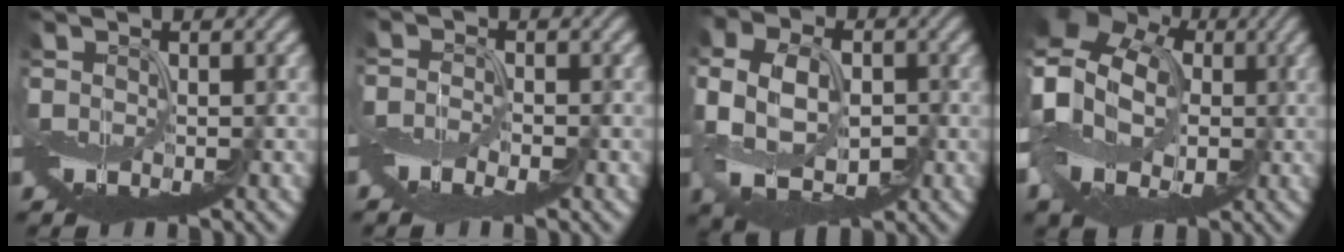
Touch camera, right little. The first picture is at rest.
{"total": 2.1, "force": [-1.6, 0.7, 1.1], "torque": [-0.027, -0.003, -0.038]}
{"total": 7.5, "force": [-1.0, 5.5, 5.0], "torque": [-0.123, -0.002, -0.018]}
{"total": 16.5, "force": [1.1, 13.3, 9.7], "torque": [-0.229, 0.012, -0.016]}